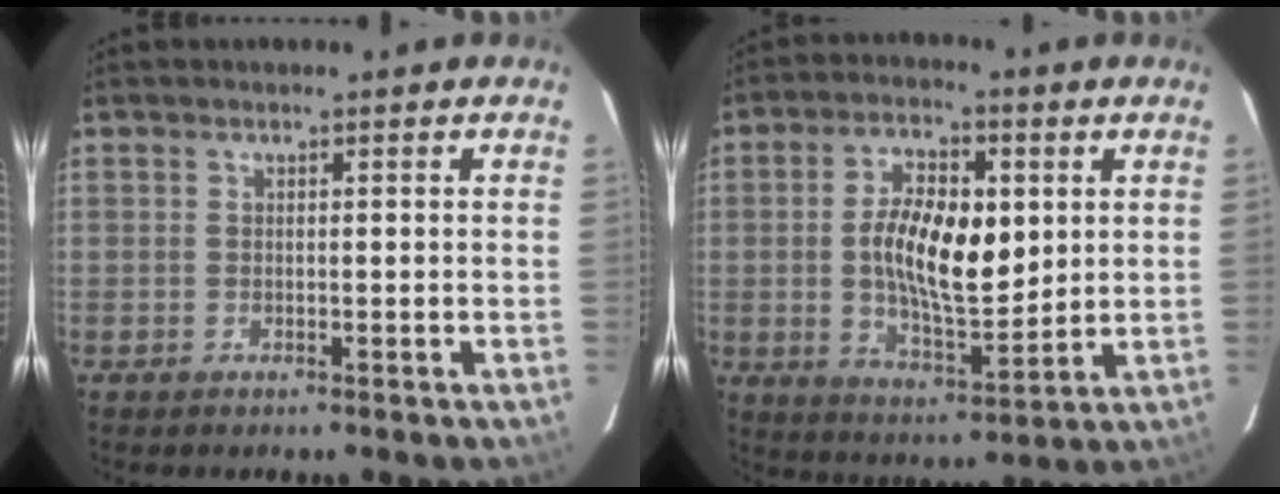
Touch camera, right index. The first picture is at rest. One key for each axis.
{"total": 13.2, "fx": 1.6, "fy": 6.1, "fz": 11.6, "tx": -0.209, "ty": 0.003, "tz": 0.031}